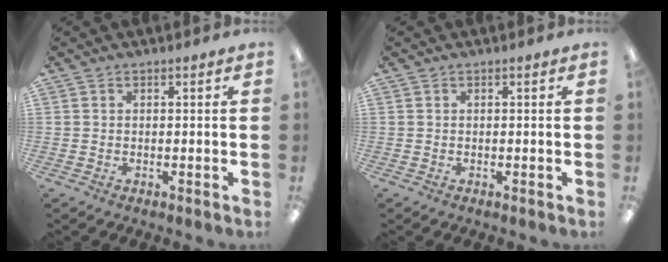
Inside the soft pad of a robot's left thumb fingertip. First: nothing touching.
{"total": 0.0}